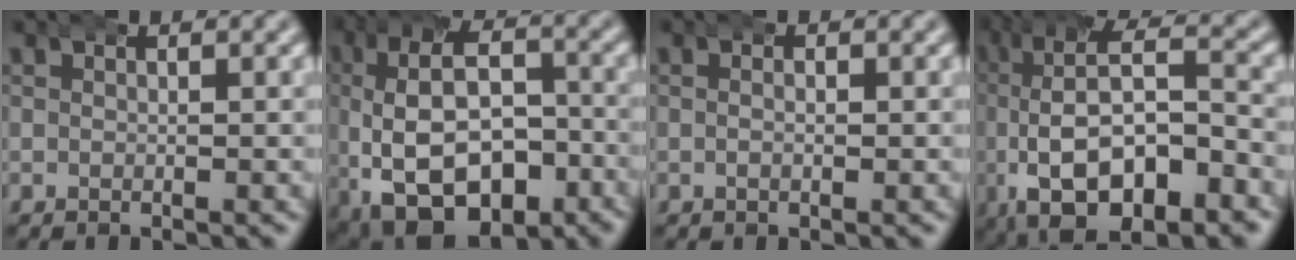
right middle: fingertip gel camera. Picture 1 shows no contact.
{"total": 13.4, "force": [-3.9, 9.3, 8.7], "torque": [-0.180, -0.043, -0.048]}
{"total": 0.9, "force": [-0.2, 0.3, 0.8], "torque": [-0.007, 0.002, -0.007]}
{"total": 13.0, "force": [-2.1, 7.7, 10.2], "torque": [-0.198, -0.029, -0.019]}